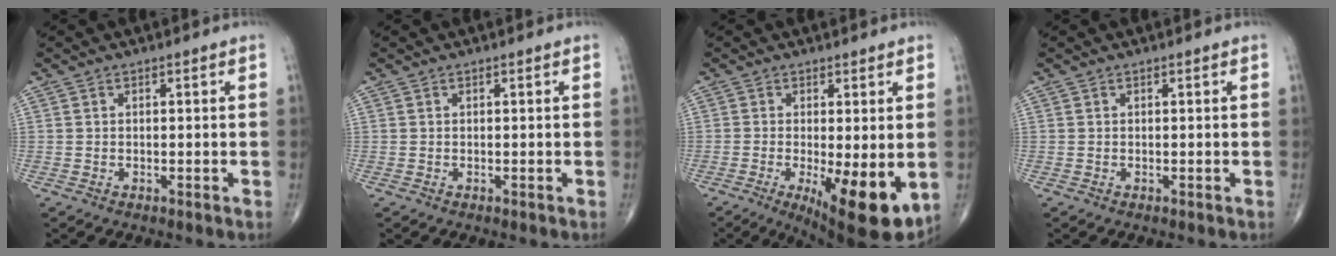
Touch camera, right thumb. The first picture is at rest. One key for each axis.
{"total": 0.0}
{"total": 12.5, "fx": -3.1, "fy": 3.8, "fz": 11.5, "tx": -0.167, "ty": -0.027, "tz": -0.035}
{"total": 0.0}